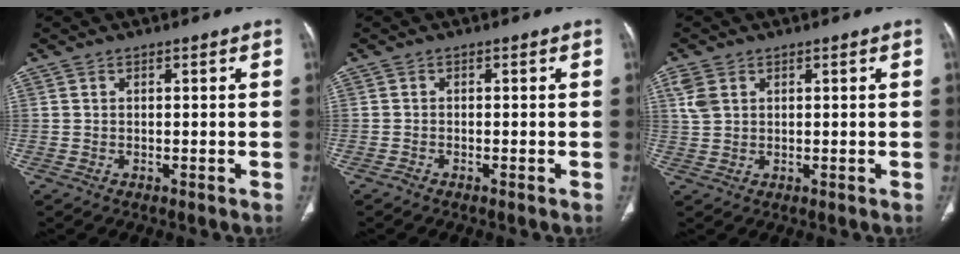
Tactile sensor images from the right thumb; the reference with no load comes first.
{"total": 0.6, "force": [-0.6, 0.0, 0.2], "torque": [-0.009, -0.002, -0.015]}
{"total": 3.6, "force": [1.6, 2.4, 2.2], "torque": [-0.052, 0.004, 0.041]}